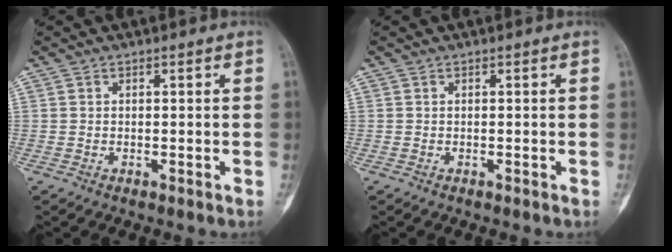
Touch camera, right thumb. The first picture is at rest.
{"total": 0.0}